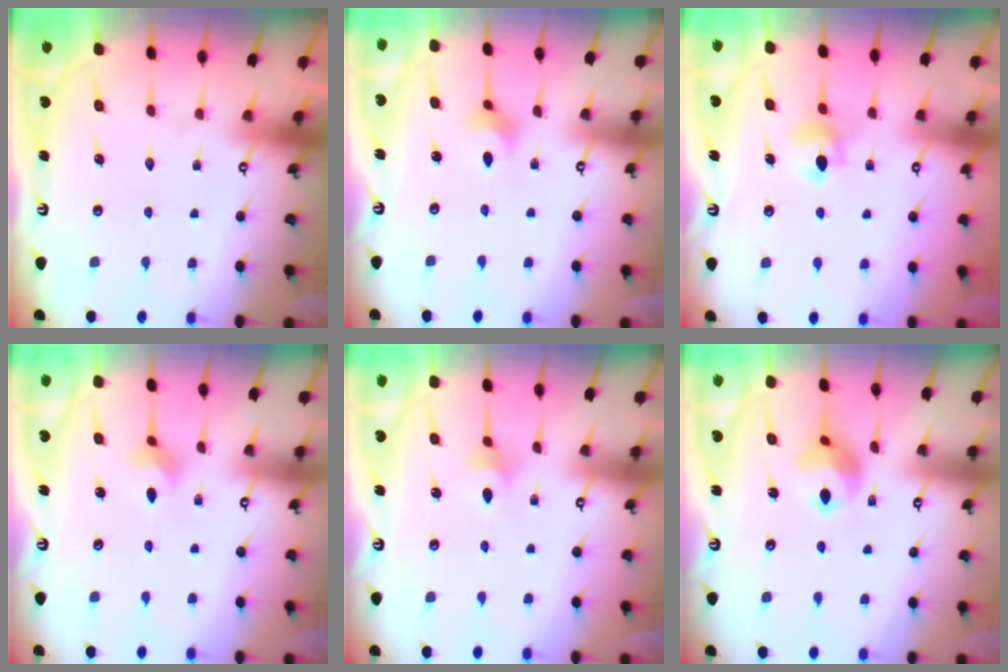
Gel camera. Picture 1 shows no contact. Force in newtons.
{"total": 2.2, "press": 2.2, "slide": 0.2}
{"total": 6.0, "press": 6.0, "slide": 0.8}
{"total": 2.7, "press": 2.6, "slide": 0.7}
{"total": 2.9, "press": 2.8, "slide": 0.6}
{"total": 9.1, "press": 9.0, "slide": 1.1}